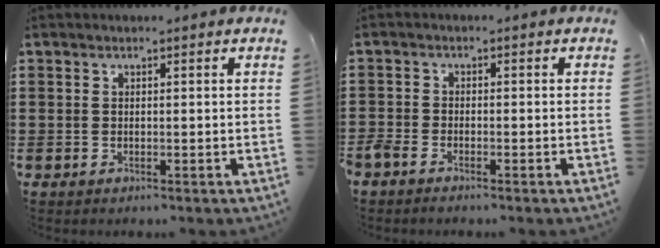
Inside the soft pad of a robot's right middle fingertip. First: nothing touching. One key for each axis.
{"total": 1.6, "fx": -1.4, "fy": 0.4, "fz": 0.6, "tx": -0.021, "ty": -0.001, "tz": -0.030}